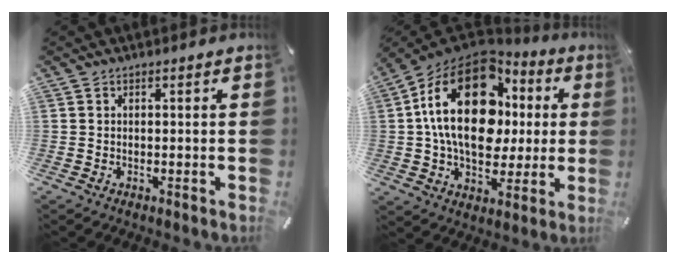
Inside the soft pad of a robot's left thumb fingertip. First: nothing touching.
{"total": 24.9, "force": [4.3, 16.8, 17.9], "torque": [-0.332, -0.002, 0.072]}